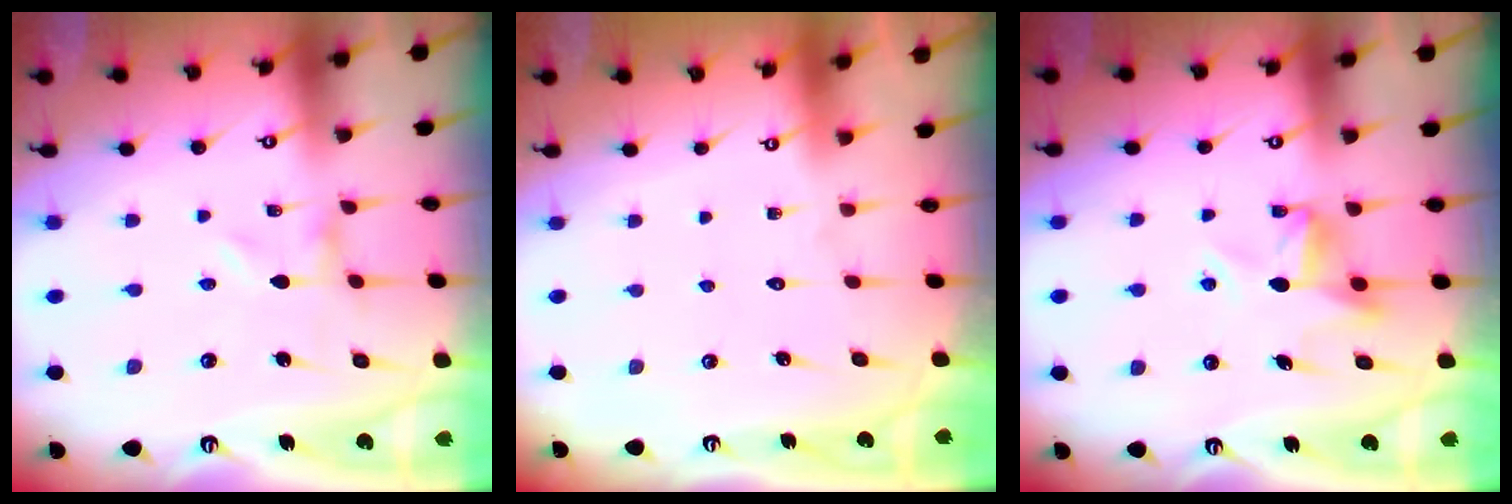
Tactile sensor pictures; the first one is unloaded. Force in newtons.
{"total": 1.7, "press": 1.6, "slide": 0.1}
{"total": 9.6, "press": 9.6, "slide": 0.4}